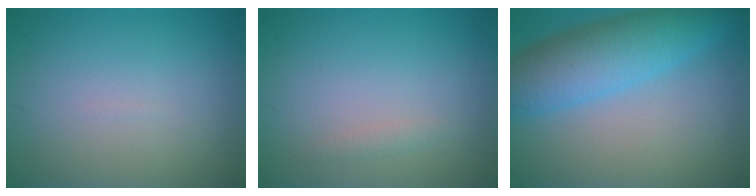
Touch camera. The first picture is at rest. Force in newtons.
{"total": 0.7, "press": 0.7, "slide": 0.0}
{"total": 7.2, "press": 7.2, "slide": 0.3}